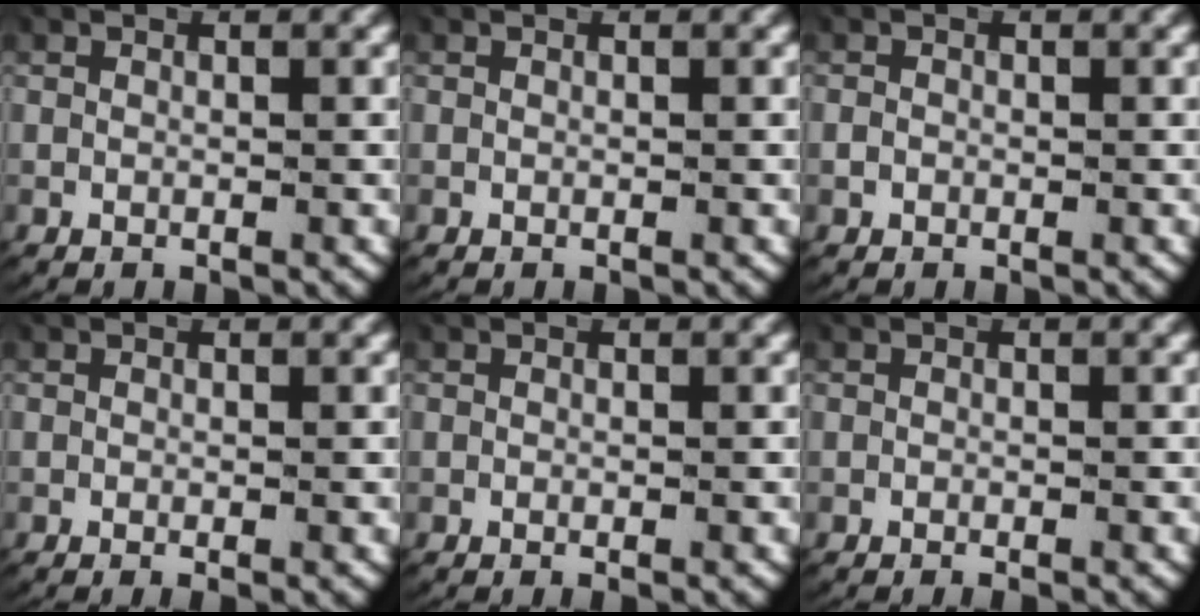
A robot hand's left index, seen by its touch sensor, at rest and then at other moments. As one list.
[{"total": 0.0}, {"total": 0.6, "force": [-0.3, 0.5, 0.2], "torque": [-0.011, -0.004, -0.002]}, {"total": 0.8, "force": [-0.5, 0.1, 0.6], "torque": [-0.009, -0.001, -0.009]}, {"total": 0.6, "force": [-0.4, 0.1, 0.5], "torque": [-0.005, 0.003, -0.010]}, {"total": 0.9, "force": [-0.7, 0.2, 0.4], "torque": [-0.004, 0.003, -0.015]}]